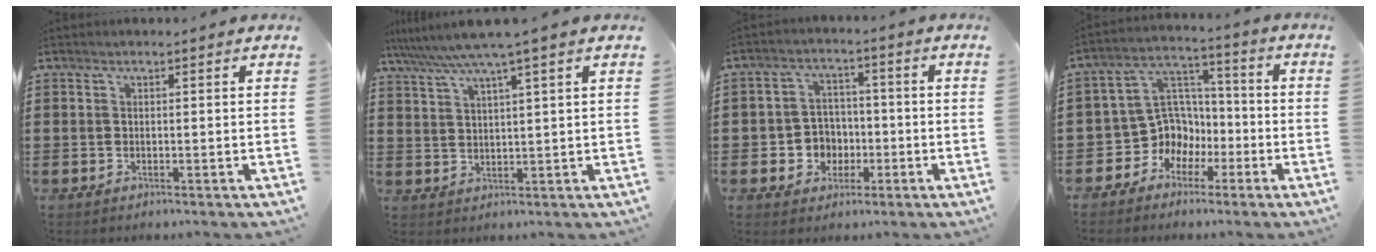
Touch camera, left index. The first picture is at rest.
{"total": 5.1, "force": [3.6, -0.6, 3.5], "torque": [-0.079, -0.016, 0.059]}
{"total": 5.1, "force": [-1.4, 4.7, 1.5], "torque": [-0.043, 0.013, -0.026]}
{"total": 7.6, "force": [-2.3, 7.1, 1.4], "torque": [-0.067, -0.003, -0.045]}